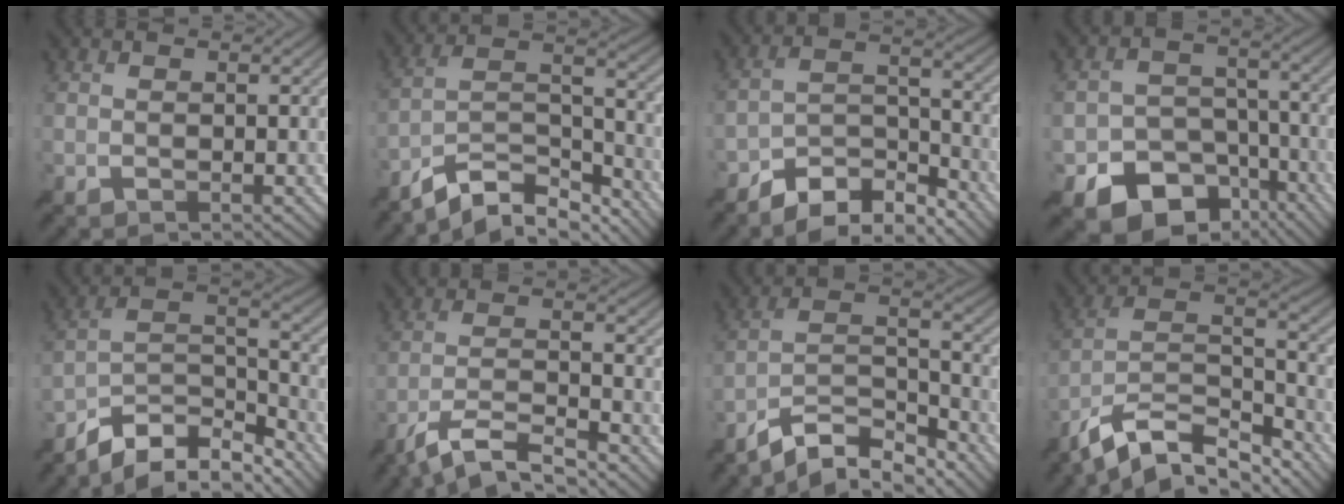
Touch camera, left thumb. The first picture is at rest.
{"total": 10.9, "force": [-8.8, 3.3, 5.6], "torque": [-0.101, 0.003, -0.167]}
{"total": 9.1, "force": [-7.7, 3.0, 3.8], "torque": [-0.057, 0.010, -0.147]}
{"total": 12.2, "force": [-7.8, 8.3, 4.6], "torque": [-0.088, -0.022, -0.117]}
{"total": 11.0, "force": [-8.7, 3.7, 5.5], "torque": [-0.097, 0.002, -0.161]}
{"total": 9.0, "force": [-7.1, 1.6, 5.3], "torque": [-0.099, 0.001, -0.140]}
{"total": 9.9, "force": [-8.2, 2.4, 4.9], "torque": [-0.089, 0.007, -0.159]}
{"total": 12.9, "force": [-9.9, 4.2, 7.0], "torque": [-0.151, -0.001, -0.183]}